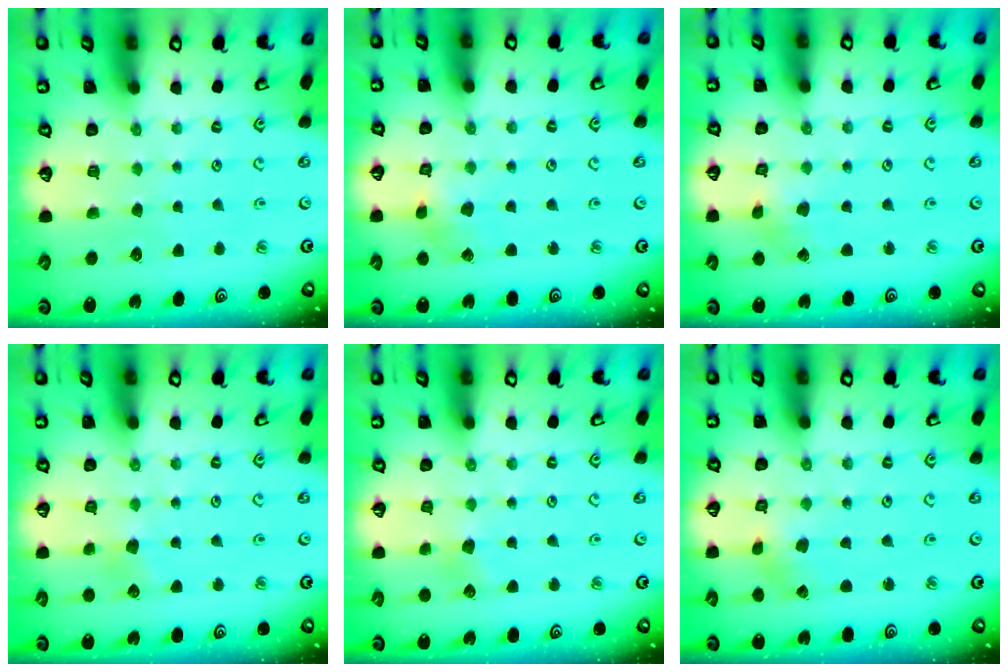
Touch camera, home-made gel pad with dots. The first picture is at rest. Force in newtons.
{"total": 2.7, "press": 2.7, "slide": 0.3}
{"total": 2.0, "press": 2.0, "slide": 0.1}
{"total": 3.9, "press": 3.7, "slide": 1.0}
{"total": 3.9, "press": 3.7, "slide": 1.0}
{"total": 0.0}